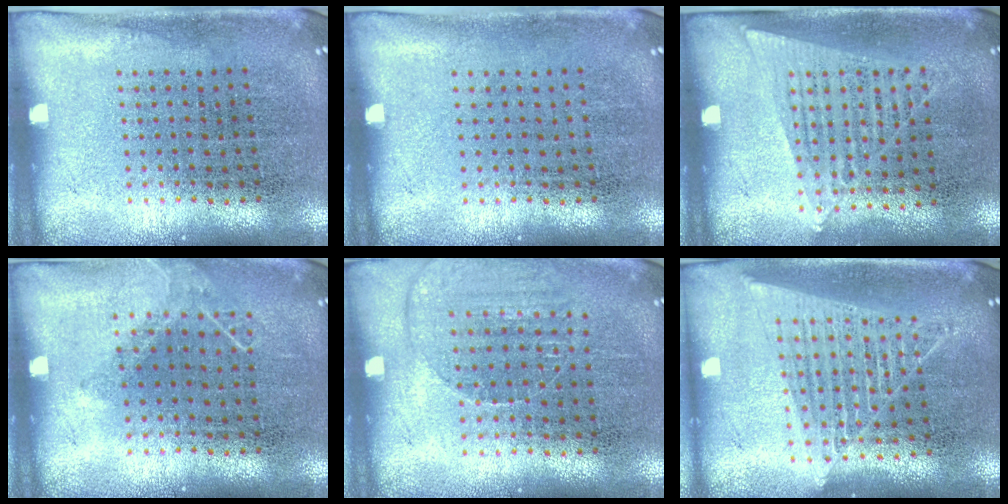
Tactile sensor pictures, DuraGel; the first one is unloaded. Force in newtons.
{"total": 0.0}
{"total": 1.2, "press": 1.1, "slide": 0.5}
{"total": 0.8, "press": 0.8, "slide": 0.2}
{"total": 1.2, "press": 1.2, "slide": 0.1}
{"total": 1.5, "press": 1.4, "slide": 0.5}